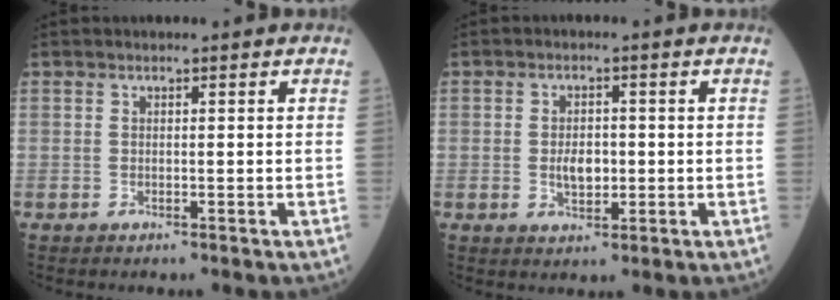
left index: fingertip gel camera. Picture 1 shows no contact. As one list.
[{"total": 3.7, "force": [-0.4, 2.1, 3.0], "torque": [-0.055, 0.001, -0.004]}]